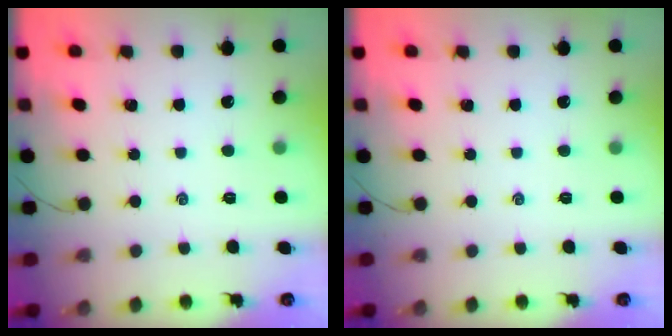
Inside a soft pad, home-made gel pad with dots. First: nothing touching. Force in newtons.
{"total": 0.0}